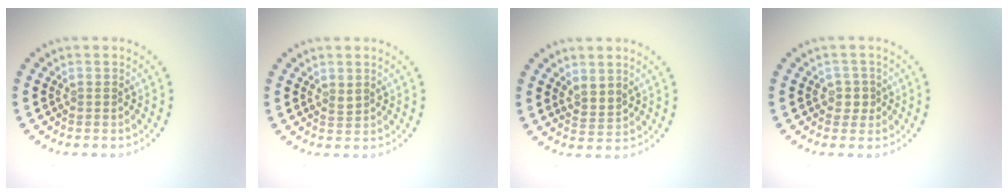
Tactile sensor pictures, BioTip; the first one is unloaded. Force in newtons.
{"total": 0.6, "press": 0.5, "slide": 0.3}
{"total": 1.8, "press": 1.3, "slide": 1.3}
{"total": 1.4, "press": 1.1, "slide": 0.8}